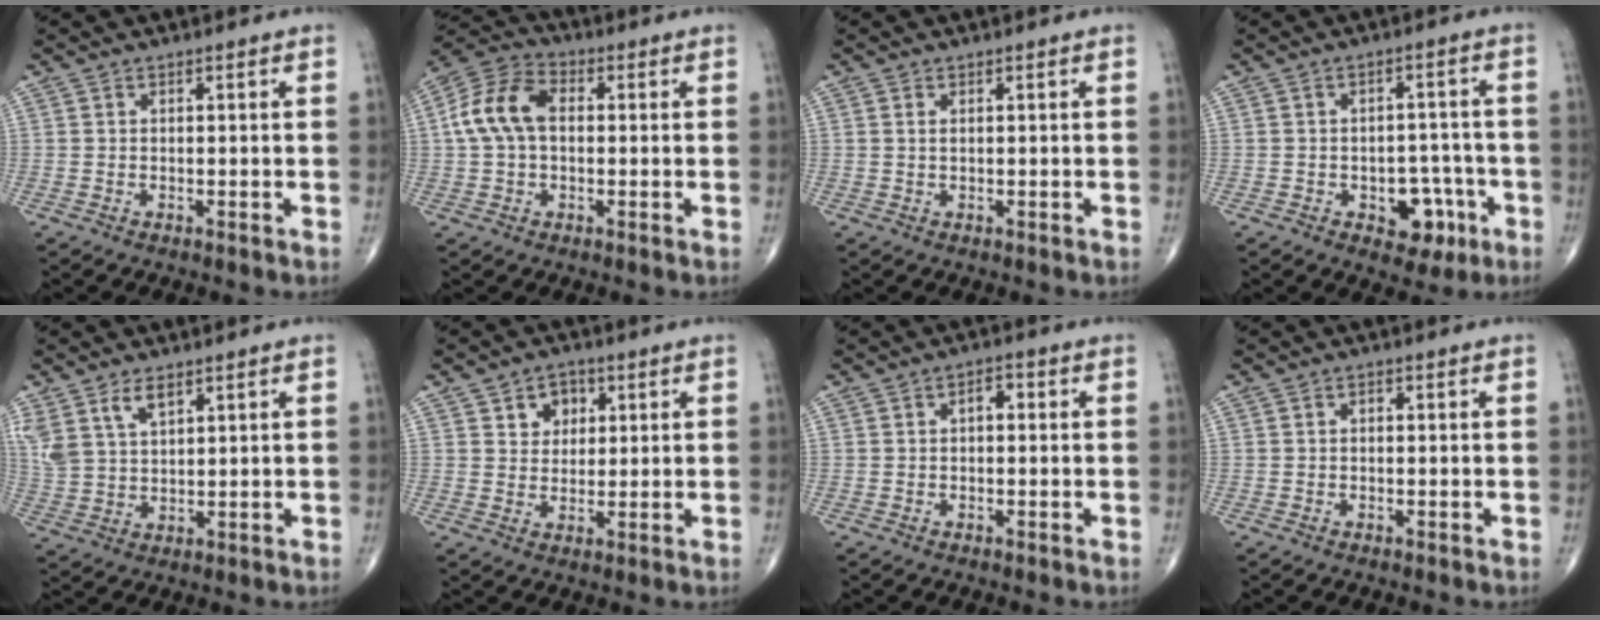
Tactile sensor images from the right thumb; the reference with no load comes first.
{"total": 10.8, "force": [0.9, 7.1, 8.1], "torque": [-0.163, 0.031, 0.008]}
{"total": 0.8, "force": [0.3, 0.3, 0.6], "torque": [-0.017, 0.005, 0.007]}
{"total": 7.8, "force": [-3.2, 5.1, 4.9], "torque": [-0.027, 0.027, -0.036]}
{"total": 7.7, "force": [4.5, 3.9, 4.9], "torque": [-0.100, -0.010, 0.099]}
{"total": 5.4, "force": [2.2, 4.2, 2.6], "torque": [-0.011, -0.007, 0.033]}
{"total": 2.5, "force": [0.3, 1.4, 2.0], "torque": [-0.024, 0.009, -0.002]}
{"total": 0.8, "force": [0.0, 0.5, 0.6], "torque": [-0.009, 0.002, -0.002]}